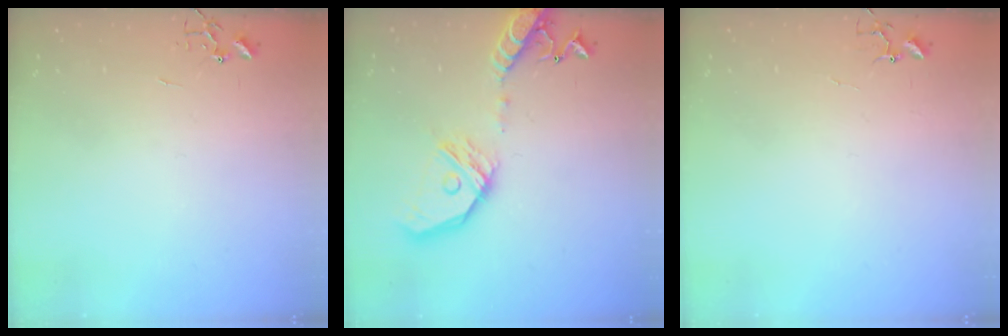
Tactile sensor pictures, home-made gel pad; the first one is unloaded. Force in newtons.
{"total": 18.2, "press": 17.9, "slide": 3.1}
{"total": 4.0, "press": 4.0, "slide": 0.3}